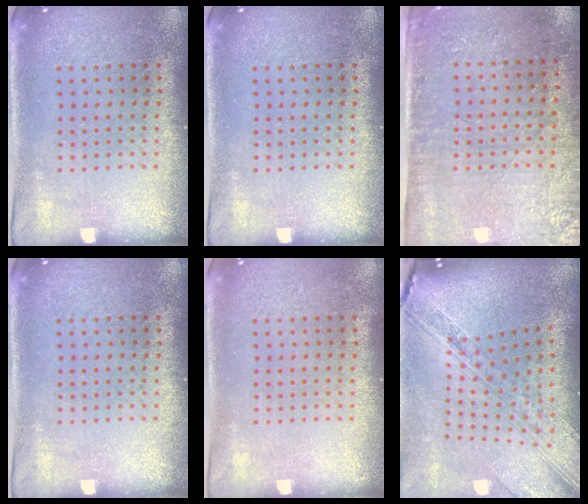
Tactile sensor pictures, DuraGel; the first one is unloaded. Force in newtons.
{"total": 0.0}
{"total": 2.9, "press": 2.5, "slide": 1.5}
{"total": 0.0}
{"total": 0.0}
{"total": 4.1, "press": 3.0, "slide": 2.8}